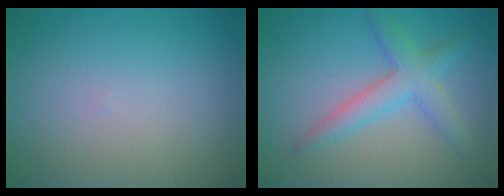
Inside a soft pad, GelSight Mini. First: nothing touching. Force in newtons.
{"total": 3.6, "press": 3.6, "slide": 0.0}